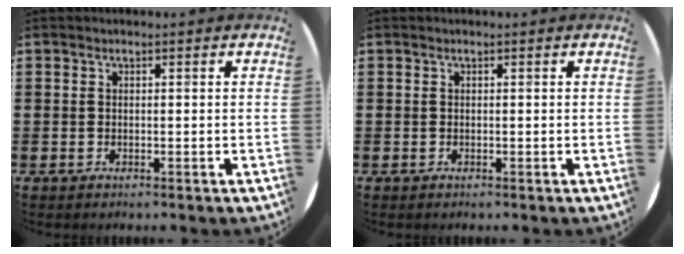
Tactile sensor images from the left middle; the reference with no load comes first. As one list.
[{"total": 0.0}]